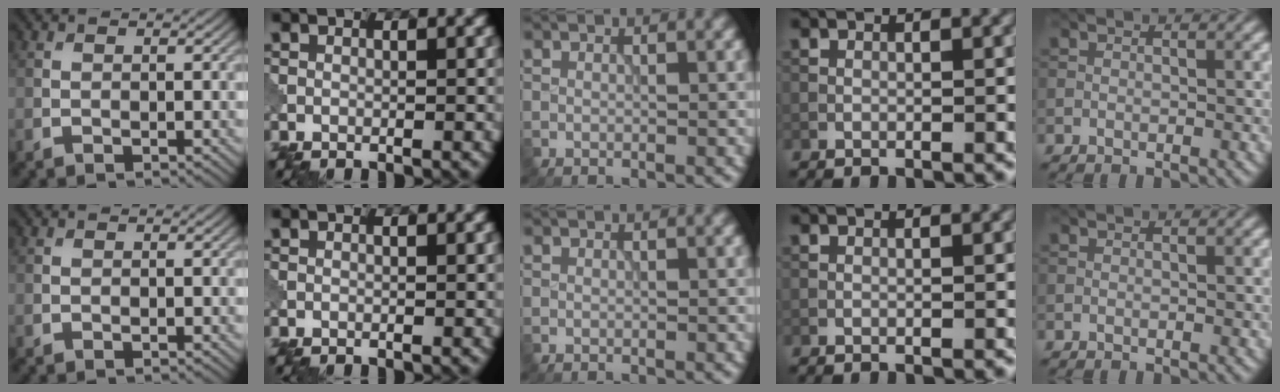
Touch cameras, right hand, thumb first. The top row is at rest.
{}